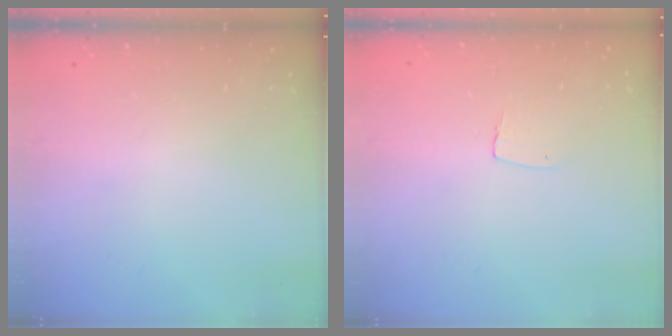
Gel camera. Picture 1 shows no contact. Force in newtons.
{"total": 3.8, "press": 3.8, "slide": 0.2}